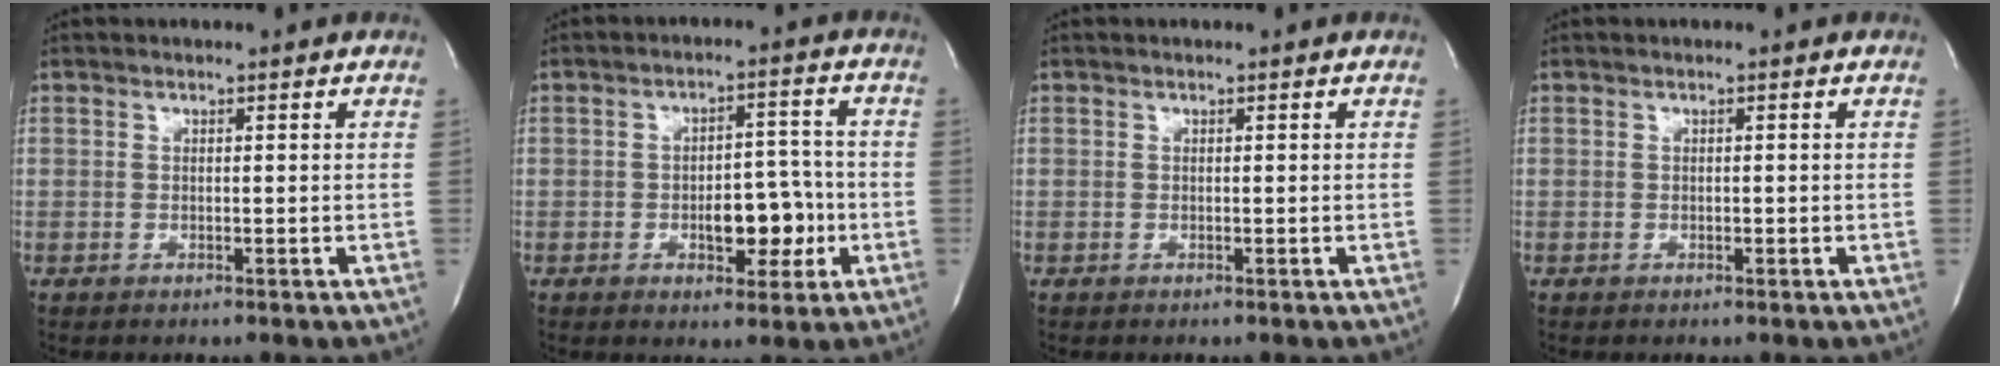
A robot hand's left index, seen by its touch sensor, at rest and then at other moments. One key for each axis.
{"total": 7.2, "fx": -2.7, "fy": 3.5, "fz": 5.7, "tx": -0.074, "ty": 0.009, "tz": -0.035}
{"total": 0.0}
{"total": 0.8, "fx": -0.8, "fy": 0.2, "fz": 0.2, "tx": 0.000, "ty": -0.004, "tz": -0.014}